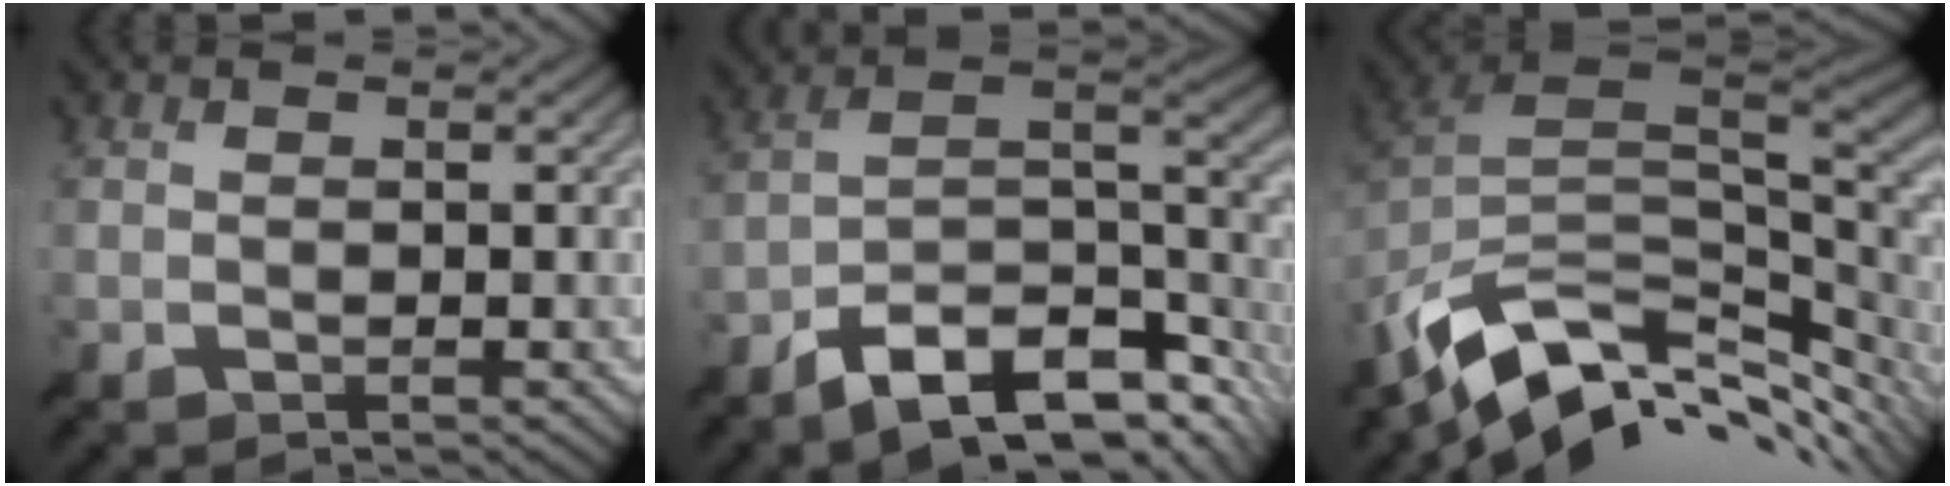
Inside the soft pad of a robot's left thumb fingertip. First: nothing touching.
{"total": 14.2, "force": [-9.8, 4.4, 9.3], "torque": [-0.160, -0.005, -0.172]}
{"total": 12.9, "force": [-4.8, 7.6, 9.3], "torque": [-0.206, -0.028, -0.073]}